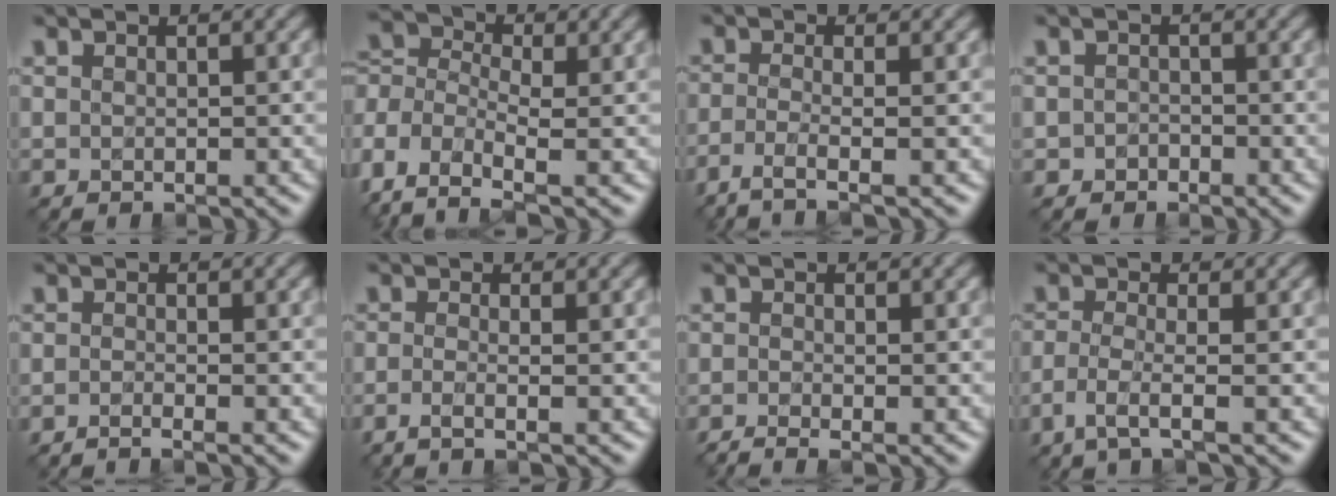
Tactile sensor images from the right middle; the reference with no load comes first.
{"total": 6.4, "force": [-3.2, 3.6, 4.2], "torque": [-0.093, 0.003, -0.081]}
{"total": 2.9, "force": [-1.7, 0.7, 2.2], "torque": [-0.043, -0.010, -0.050]}
{"total": 1.0, "force": [-0.5, 0.8, 0.2], "torque": [0.001, -0.001, -0.010]}
{"total": 1.5, "force": [-1.1, 0.3, 1.0], "torque": [-0.006, -0.009, -0.030]}
{"total": 2.2, "force": [-1.0, 0.7, 1.8], "torque": [-0.029, -0.015, -0.029]}
{"total": 2.0, "force": [-1.5, 0.4, 1.3], "torque": [-0.019, -0.011, -0.037]}
{"total": 2.6, "force": [-1.5, 0.5, 2.1], "torque": [-0.047, -0.004, -0.041]}